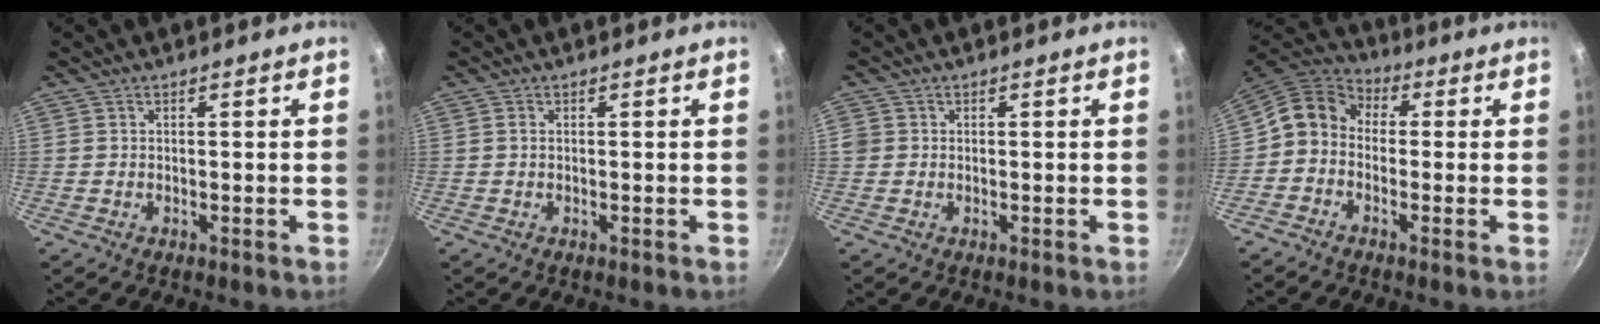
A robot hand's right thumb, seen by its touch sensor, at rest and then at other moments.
{"total": 0.6, "force": [0.1, 0.4, 0.5], "torque": [-0.010, 0.002, 0.001]}
{"total": 1.6, "force": [0.1, 1.5, 0.5], "torque": [-0.004, 0.004, -0.002]}
{"total": 8.4, "force": [-1.0, 6.9, 4.8], "torque": [-0.075, 0.038, -0.046]}